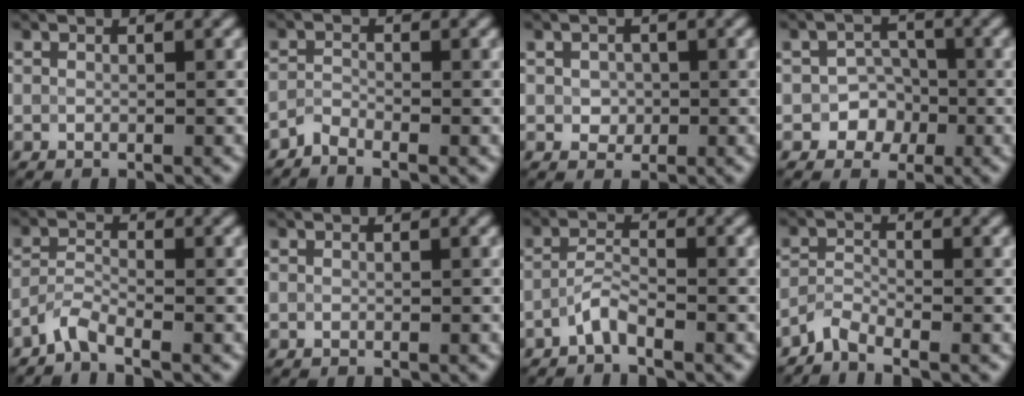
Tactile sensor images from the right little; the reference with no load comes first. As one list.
[{"total": 1.3, "force": [-1.2, 0.3, 0.5], "torque": [-0.011, 0.001, -0.029]}, {"total": 1.5, "force": [0.1, 1.3, 0.7], "torque": [-0.013, -0.002, -0.001]}, {"total": 3.1, "force": [-1.1, 2.6, 1.2], "torque": [0.003, 0.006, -0.027]}, {"total": 2.2, "force": [-1.7, 0.4, 1.2], "torque": [-0.027, 0.002, -0.045]}, {"total": 0.0}, {"total": 1.9, "force": [-1.3, 0.4, 1.3], "torque": [-0.030, 0.006, -0.031]}, {"total": 2.1, "force": [-1.8, 0.4, 0.9], "torque": [-0.020, 0.001, -0.045]}]